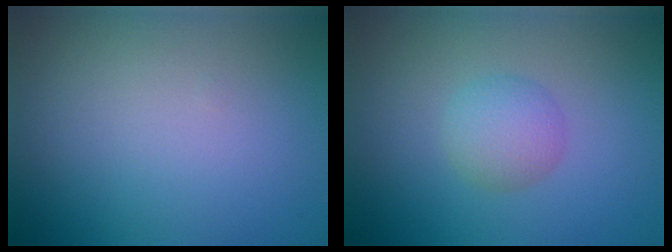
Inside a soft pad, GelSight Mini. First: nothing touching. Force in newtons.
{"total": 2.4, "press": 2.4, "slide": 0.1}